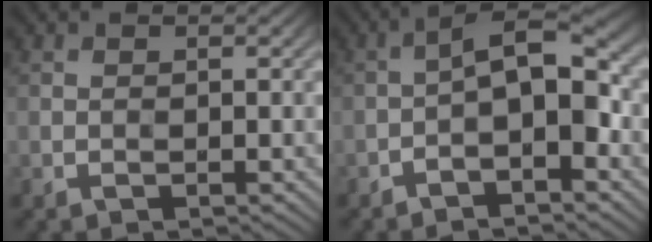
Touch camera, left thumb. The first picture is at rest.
{"total": 7.3, "force": [-2.2, 2.5, 6.4], "torque": [-0.097, 0.007, -0.033]}